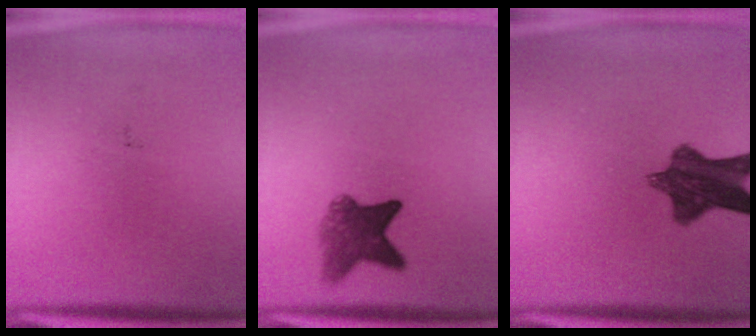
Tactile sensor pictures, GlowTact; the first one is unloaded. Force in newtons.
{"total": 5.9}
{"total": 9.8}